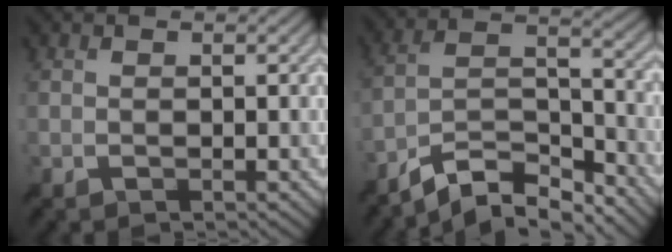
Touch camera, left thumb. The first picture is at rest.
{"total": 9.8, "force": [-8.2, 2.4, 4.7], "torque": [-0.086, 0.008, -0.159]}